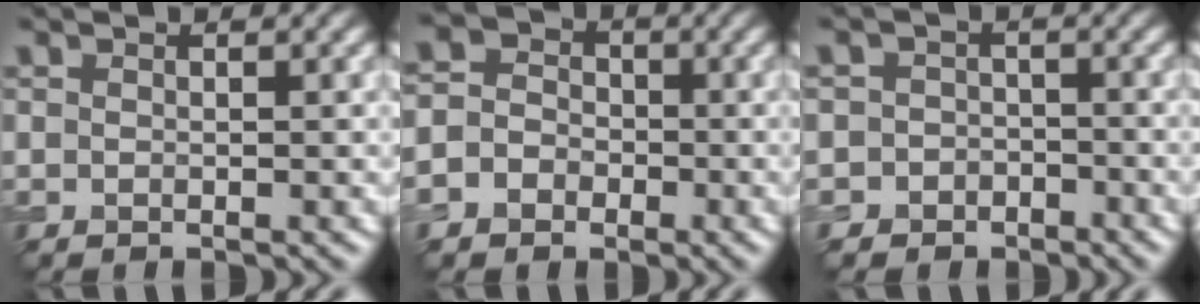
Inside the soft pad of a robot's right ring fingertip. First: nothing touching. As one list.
[{"total": 5.2, "force": [-2.0, 4.6, 1.3], "torque": [-0.008, 0.001, -0.058]}, {"total": 3.1, "force": [-1.6, 2.7, 0.0], "torque": [0.041, 0.005, -0.038]}]